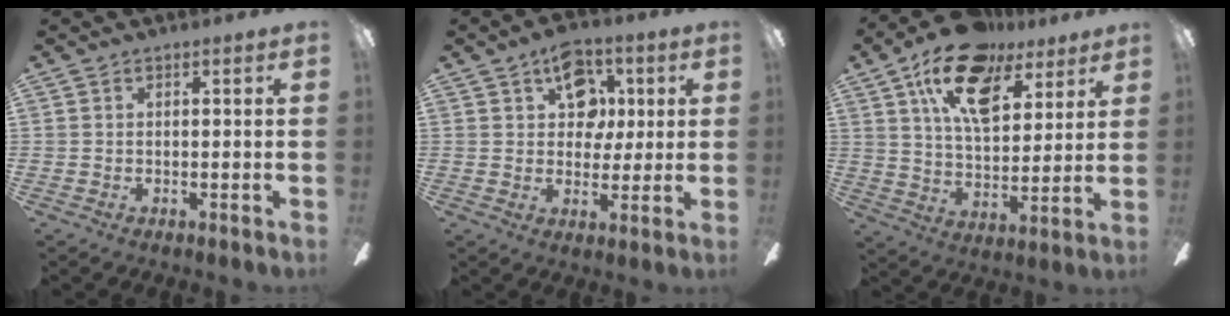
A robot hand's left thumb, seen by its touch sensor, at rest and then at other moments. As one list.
[{"total": 11.6, "force": [5.0, 8.5, 6.2], "torque": [-0.068, -0.012, 0.086]}, {"total": 19.2, "force": [11.4, 10.1, 11.7], "torque": [-0.198, -0.045, 0.199]}]